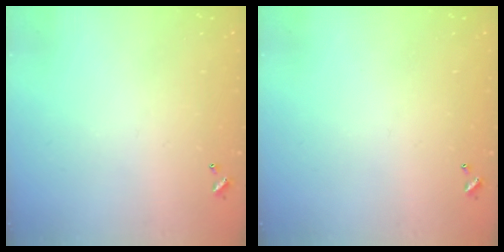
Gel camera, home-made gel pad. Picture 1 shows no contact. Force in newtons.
{"total": 0.0}